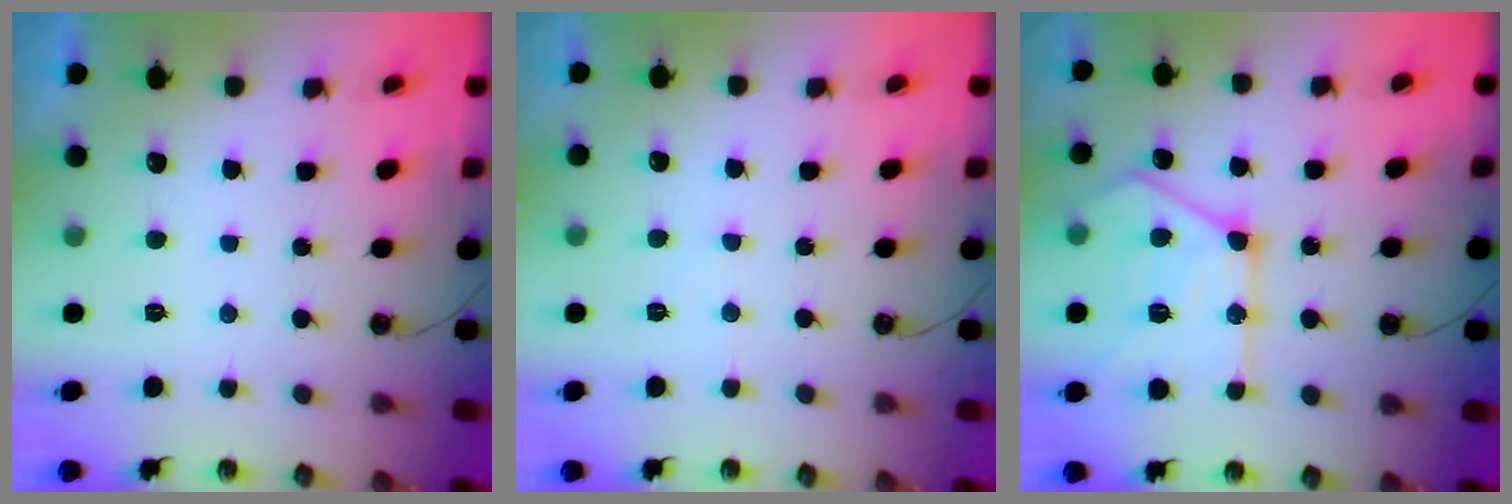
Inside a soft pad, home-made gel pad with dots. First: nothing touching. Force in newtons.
{"total": 5.1, "press": 5.1, "slide": 0.7}
{"total": 20.3, "press": 20.2, "slide": 1.9}